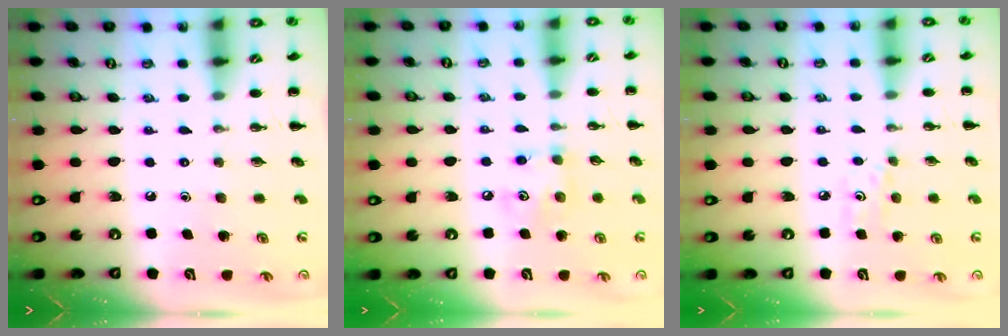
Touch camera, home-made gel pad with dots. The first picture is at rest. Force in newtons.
{"total": 5.0, "press": 5.0, "slide": 0.5}
{"total": 3.1, "press": 3.0, "slide": 0.8}